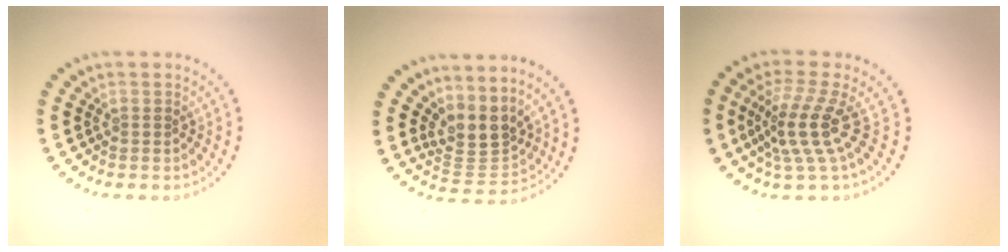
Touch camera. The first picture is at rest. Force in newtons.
{"total": 3.6, "press": 2.6, "slide": 2.5}
{"total": 4.1, "press": 2.7, "slide": 3.0}